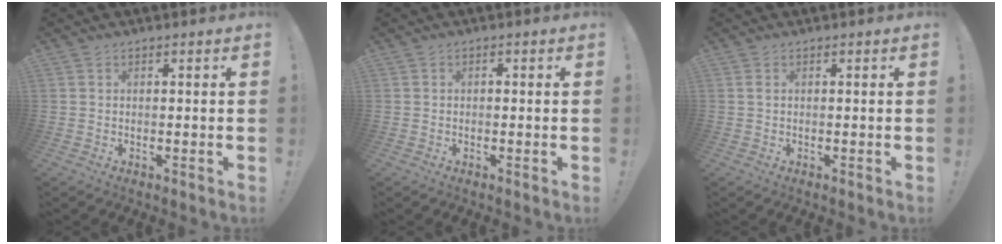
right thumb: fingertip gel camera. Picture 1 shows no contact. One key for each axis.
{"total": 0.5, "fx": -0.4, "fy": 0.2, "fz": 0.1, "tx": -0.002, "ty": 0.002, "tz": -0.008}
{"total": 0.7, "fx": 0.1, "fy": 0.2, "fz": 0.7, "tx": -0.013, "ty": 0.003, "tz": 0.002}